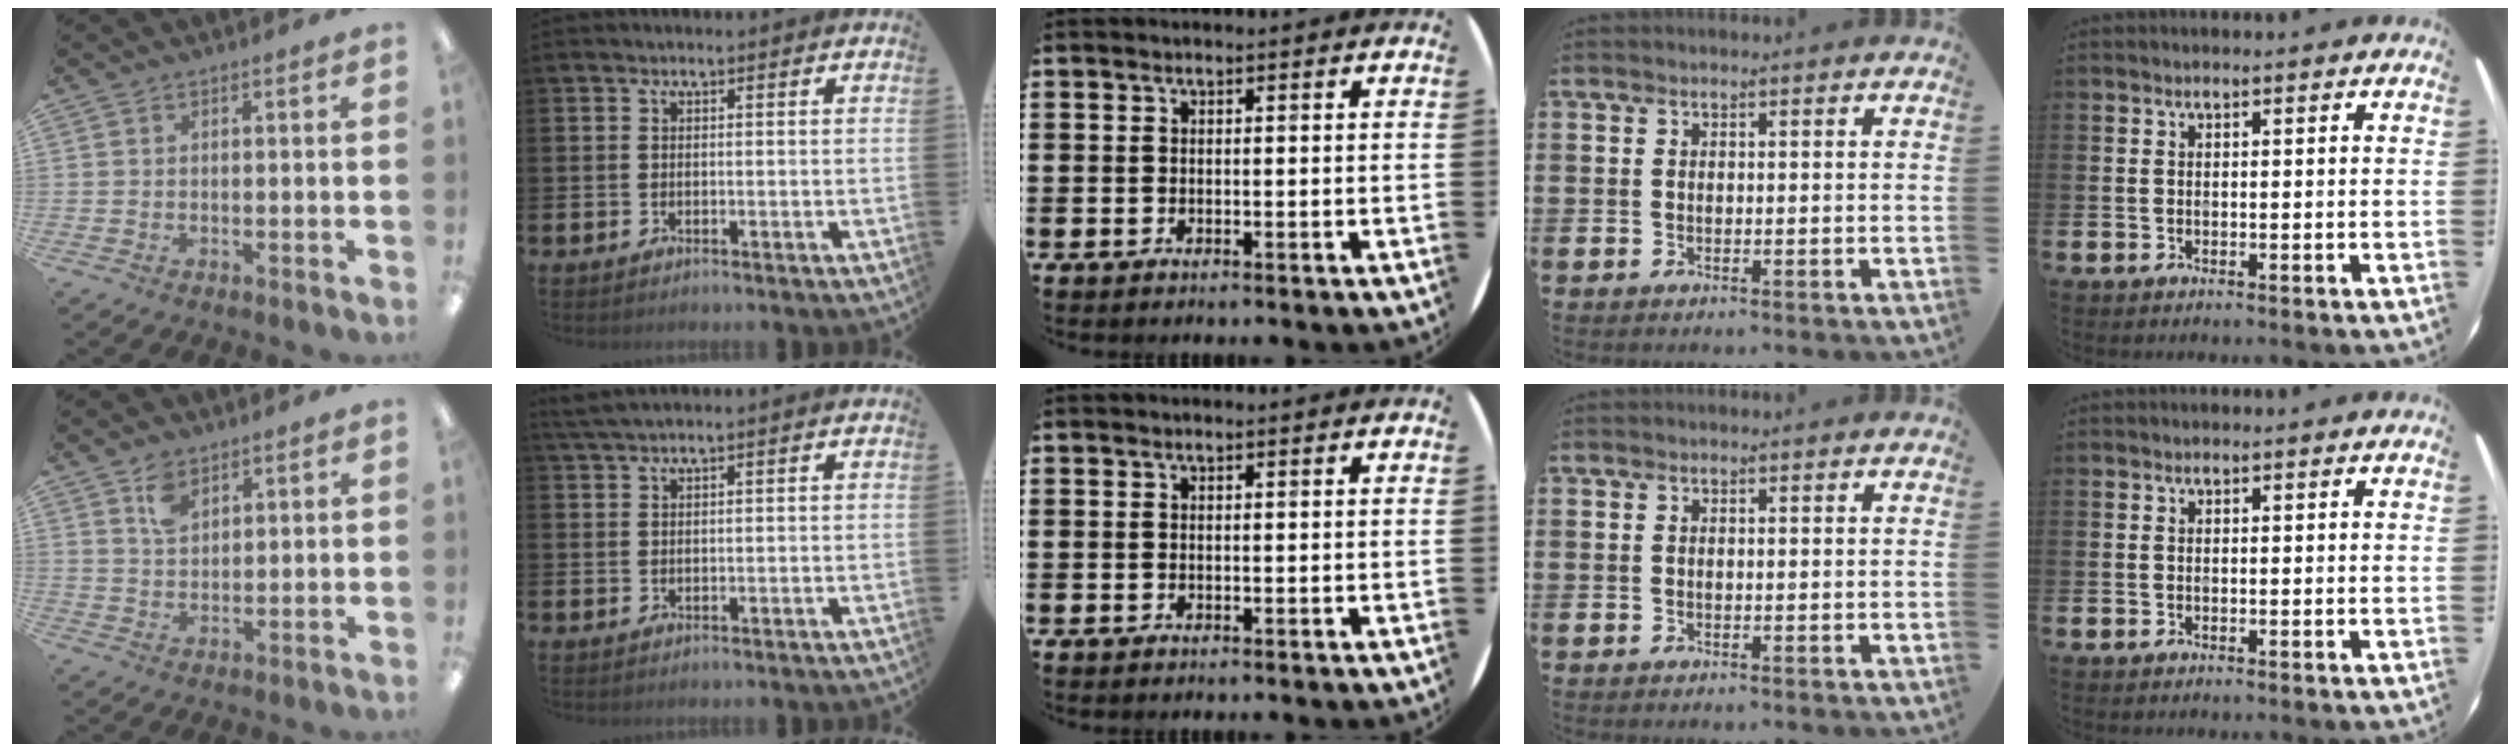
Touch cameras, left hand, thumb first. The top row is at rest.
{"thumb": {"total": 5.5, "force": [3.3, 3.5, 2.7], "torque": [-0.047, -0.004, 0.059]}, "index": {"total": 2.1, "force": [1.8, 0.0, 1.1], "torque": [-0.027, 0.004, 0.033]}}